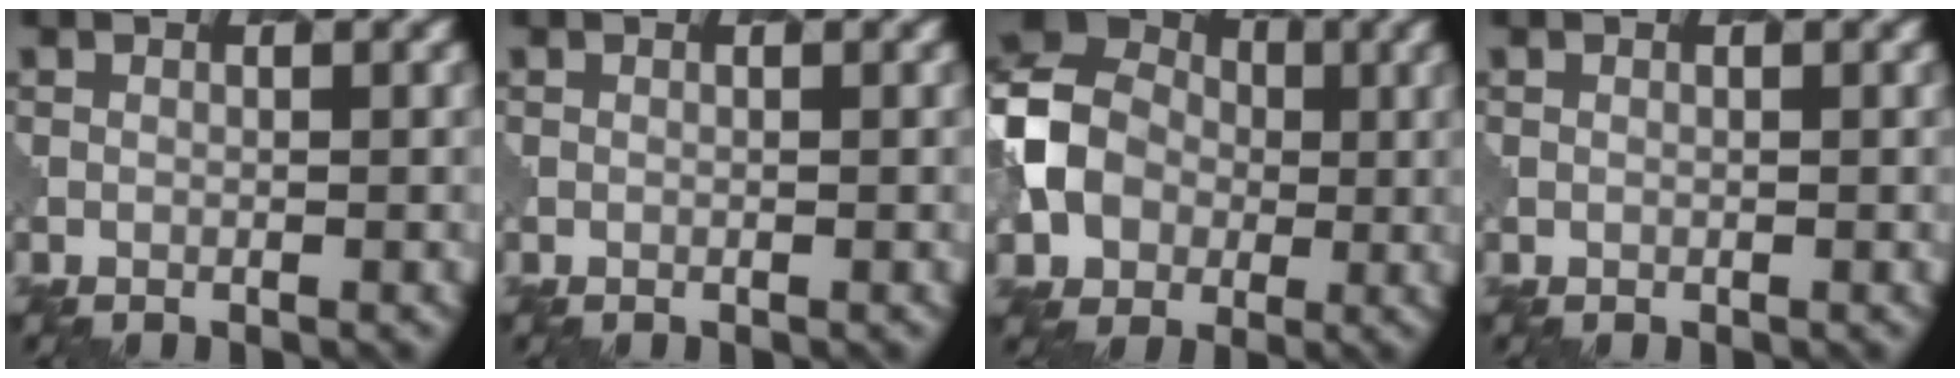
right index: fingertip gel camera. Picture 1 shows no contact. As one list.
[{"total": 0.0}, {"total": 9.2, "force": [-0.4, 8.0, 4.5], "torque": [-0.094, -0.008, -0.023]}, {"total": 0.0}]